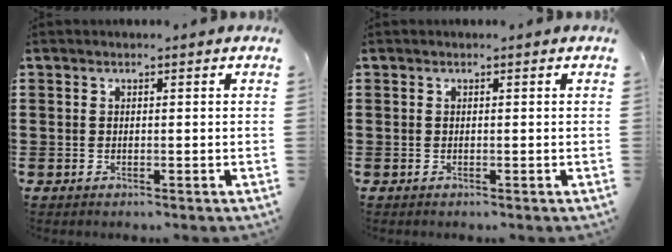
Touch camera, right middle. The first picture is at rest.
{"total": 0.0}